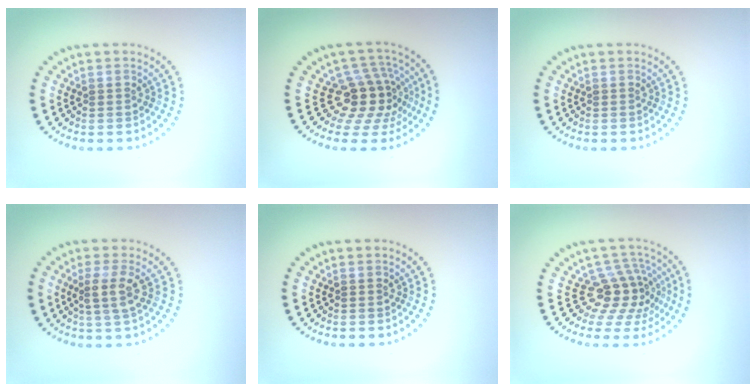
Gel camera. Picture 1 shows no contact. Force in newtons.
{"total": 4.5, "press": 3.4, "slide": 3.0}
{"total": 0.0}
{"total": 2.2, "press": 1.9, "slide": 1.1}
{"total": 0.0}
{"total": 4.1, "press": 2.7, "slide": 3.1}